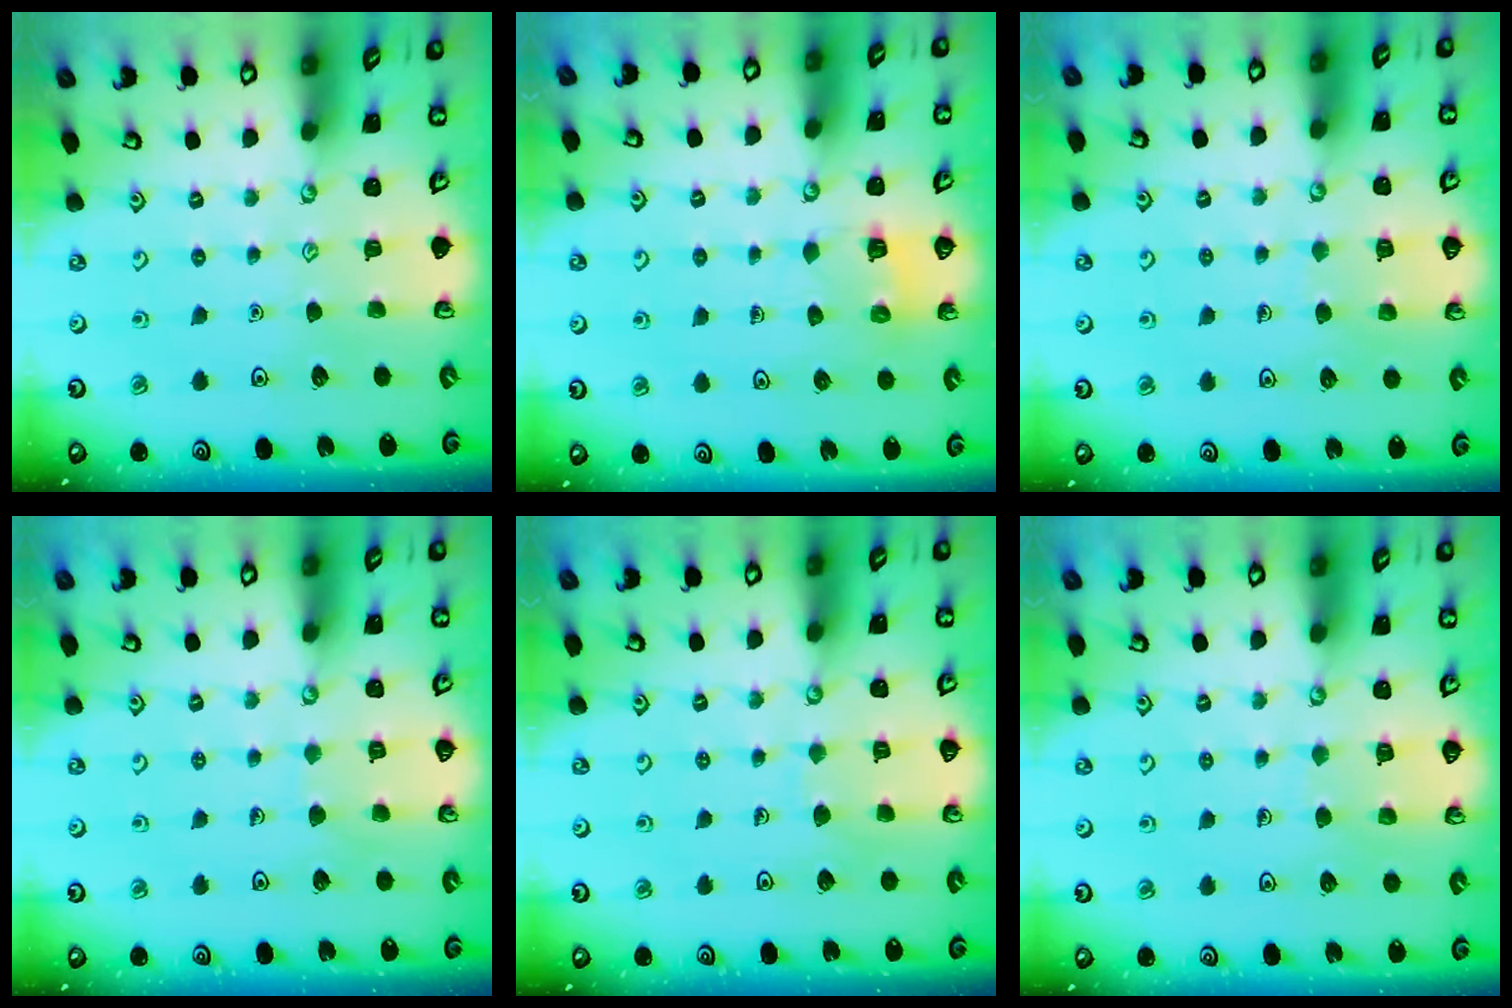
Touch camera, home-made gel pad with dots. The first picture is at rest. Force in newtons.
{"total": 2.5, "press": 2.5, "slide": 0.1}
{"total": 5.4, "press": 5.4, "slide": 0.4}
{"total": 4.6, "press": 4.6, "slide": 0.3}
{"total": 4.7, "press": 4.7, "slide": 0.3}
{"total": 5.4, "press": 5.4, "slide": 0.4}